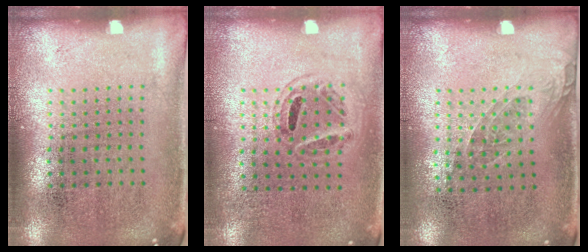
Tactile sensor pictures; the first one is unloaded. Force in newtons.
{"total": 0.9, "press": 0.8, "slide": 0.5}
{"total": 1.0, "press": 0.7, "slide": 0.7}